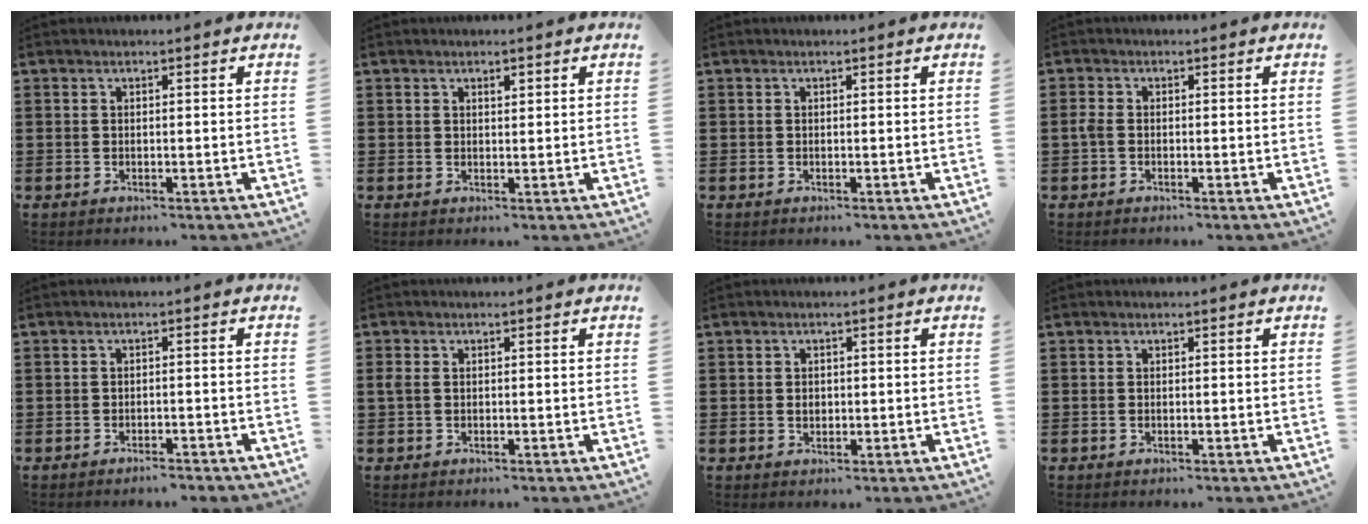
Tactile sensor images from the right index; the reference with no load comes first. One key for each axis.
{"total": 0.8, "fx": 0.6, "fy": 0.4, "fz": 0.5, "tx": -0.010, "ty": 0.001, "tz": 0.011}
{"total": 0.0}
{"total": 1.4, "fx": -0.5, "fy": 0.8, "fz": 1.1, "tx": -0.037, "ty": -0.005, "tz": -0.014}
{"total": 1.5, "fx": -1.4, "fy": 0.2, "fz": 0.4, "tx": -0.011, "ty": 0.000, "tz": -0.028}
{"total": 1.4, "fx": 0.1, "fy": 1.0, "fz": 1.0, "tx": -0.030, "ty": 0.003, "tz": -0.002}
{"total": 1.4, "fx": 0.0, "fy": 1.0, "fz": 0.9, "tx": -0.020, "ty": 0.006, "tz": -0.001}
{"total": 0.0}